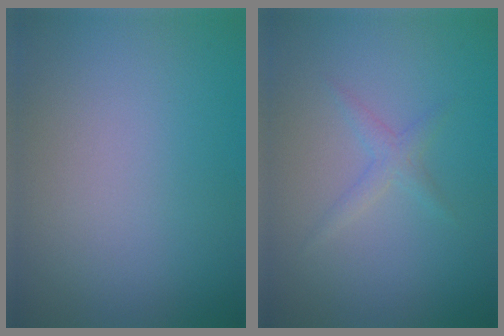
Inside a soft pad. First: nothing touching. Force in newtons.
{"total": 1.3, "press": 1.3, "slide": 0.1}